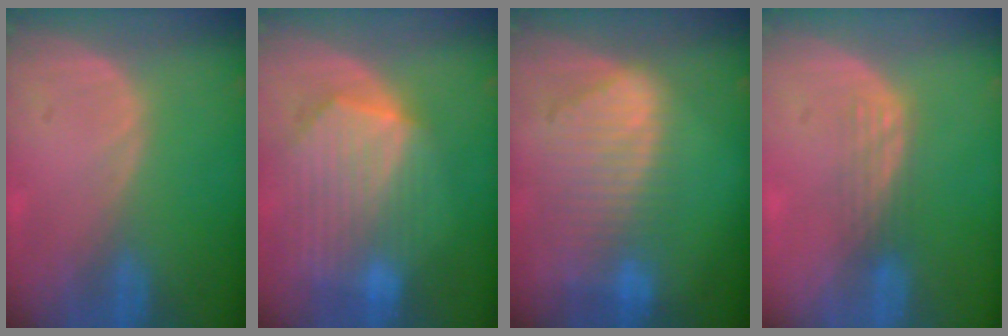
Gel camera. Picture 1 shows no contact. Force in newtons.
{"total": 10.3, "press": 9.0, "slide": 5.2}
{"total": 9.5, "press": 8.2, "slide": 4.8}
{"total": 2.9, "press": 2.6, "slide": 1.4}